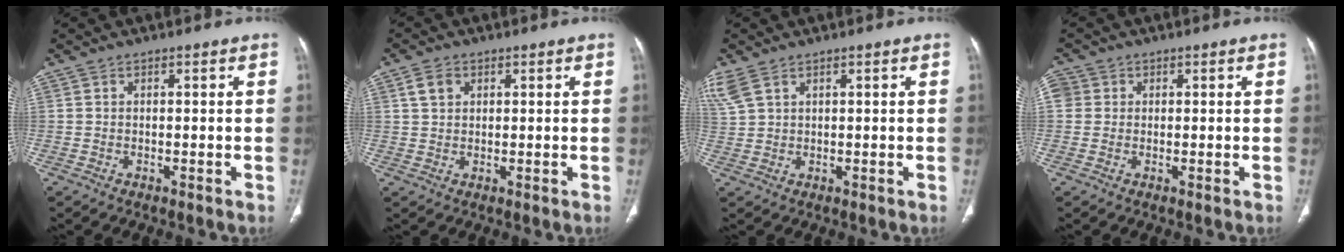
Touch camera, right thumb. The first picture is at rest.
{"total": 3.4, "force": [1.5, 2.4, 1.8], "torque": [-0.027, -0.001, 0.031]}
{"total": 5.1, "force": [3.2, 2.6, 3.1], "torque": [-0.088, 0.009, 0.078]}
{"total": 3.5, "force": [0.7, 3.2, 0.9], "torque": [-0.009, 0.007, 0.014]}